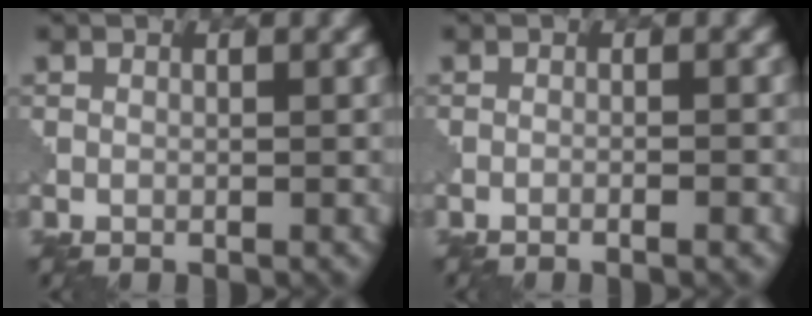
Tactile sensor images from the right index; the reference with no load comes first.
{"total": 1.5, "force": [-0.4, 0.7, 1.2], "torque": [0.017, 0.006, -0.027]}